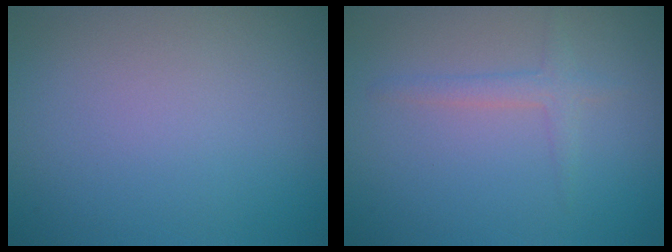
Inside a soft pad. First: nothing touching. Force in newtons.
{"total": 1.6, "press": 1.6, "slide": 0.1}